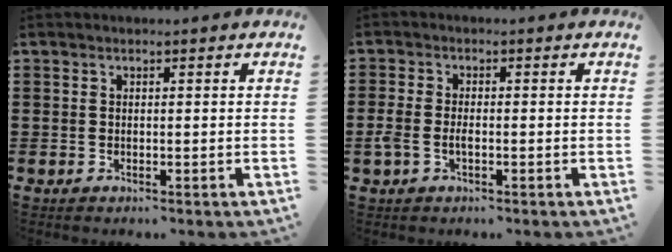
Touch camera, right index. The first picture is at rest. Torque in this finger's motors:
{"motor_torque": [1.13, 1.01, 0.22, 0.03]}